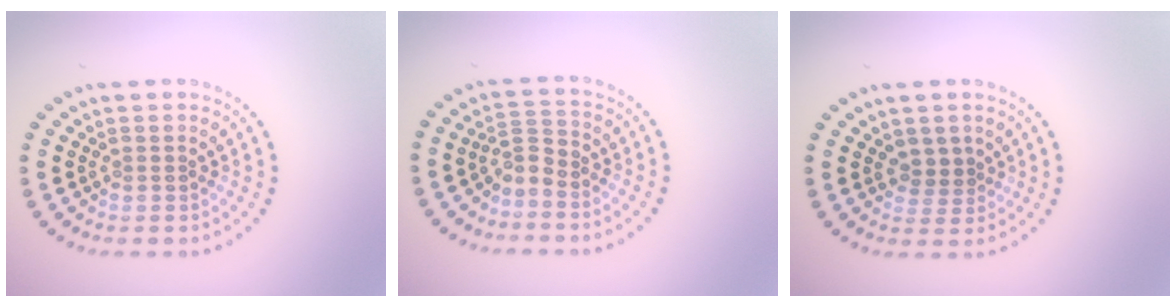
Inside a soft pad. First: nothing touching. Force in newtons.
{"total": 2.1, "press": 1.4, "slide": 1.6}
{"total": 1.6, "press": 1.3, "slide": 0.9}